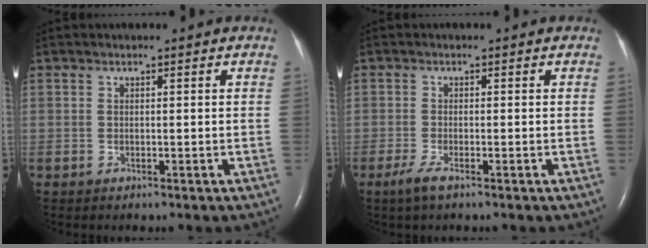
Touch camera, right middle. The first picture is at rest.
{"total": 2.3, "force": [-1.5, 0.3, 1.8], "torque": [-0.047, -0.007, -0.034]}